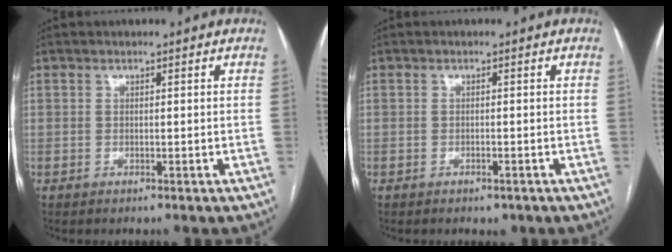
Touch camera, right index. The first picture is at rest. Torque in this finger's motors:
{"motor_torque": [0.30, -0.22, 0.13, 0.02]}